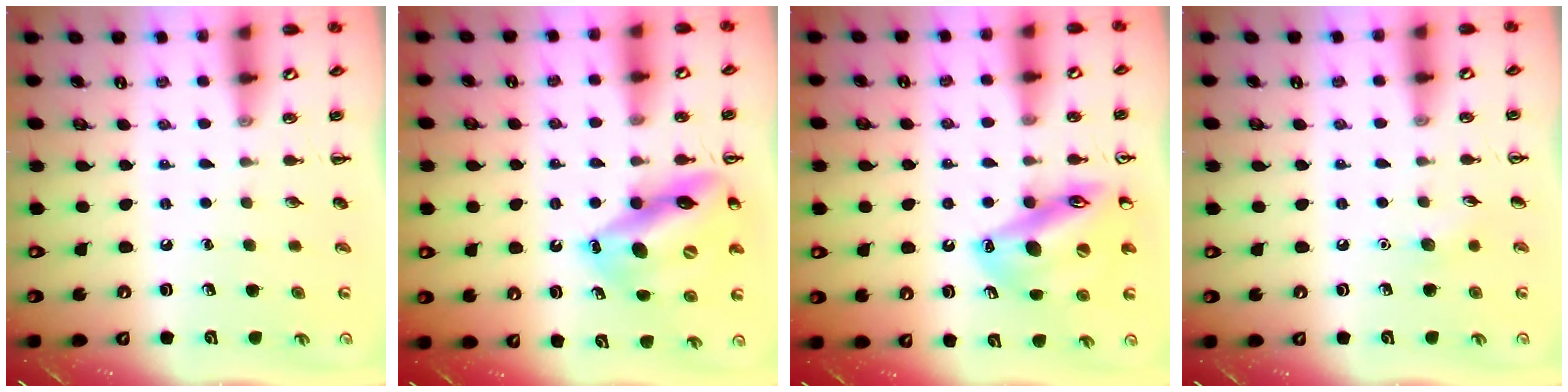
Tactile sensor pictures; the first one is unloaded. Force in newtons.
{"total": 15.5, "press": 14.7, "slide": 4.8}
{"total": 16.5, "press": 16.2, "slide": 3.0}
{"total": 4.7, "press": 4.5, "slide": 1.2}